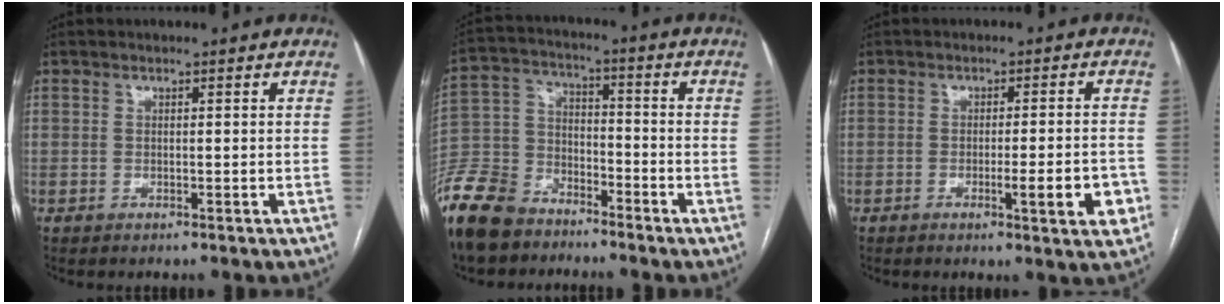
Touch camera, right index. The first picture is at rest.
{"total": 15.4, "force": [-12.3, 7.5, 5.6], "torque": [-0.134, -0.001, -0.234]}
{"total": 6.6, "force": [-2.4, 0.5, 6.1], "torque": [-0.079, -0.005, -0.029]}